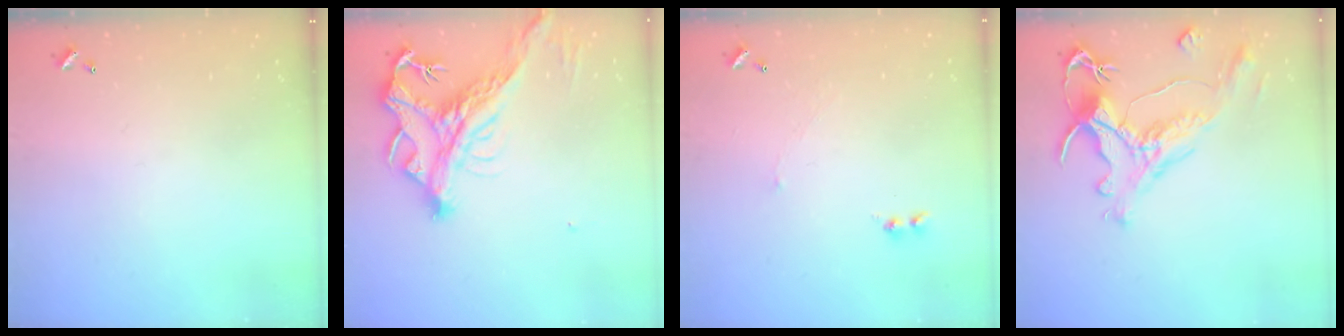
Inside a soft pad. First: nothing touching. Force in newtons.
{"total": 6.6, "press": 6.3, "slide": 1.9}
{"total": 2.6, "press": 2.6, "slide": 0.6}
{"total": 1.8, "press": 1.2, "slide": 1.3}